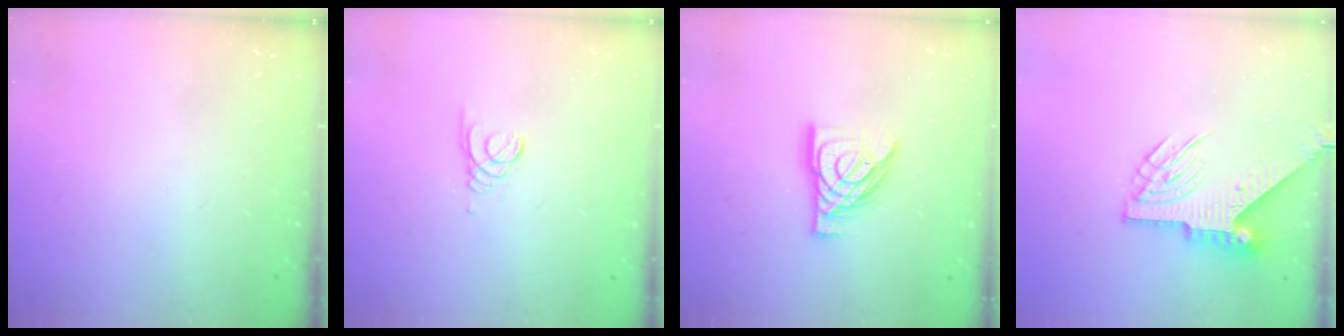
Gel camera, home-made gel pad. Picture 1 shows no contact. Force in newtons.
{"total": 1.5, "press": 1.5, "slide": 0.1}
{"total": 13.2, "press": 13.2, "slide": 1.1}
{"total": 7.6, "press": 7.6, "slide": 0.6}